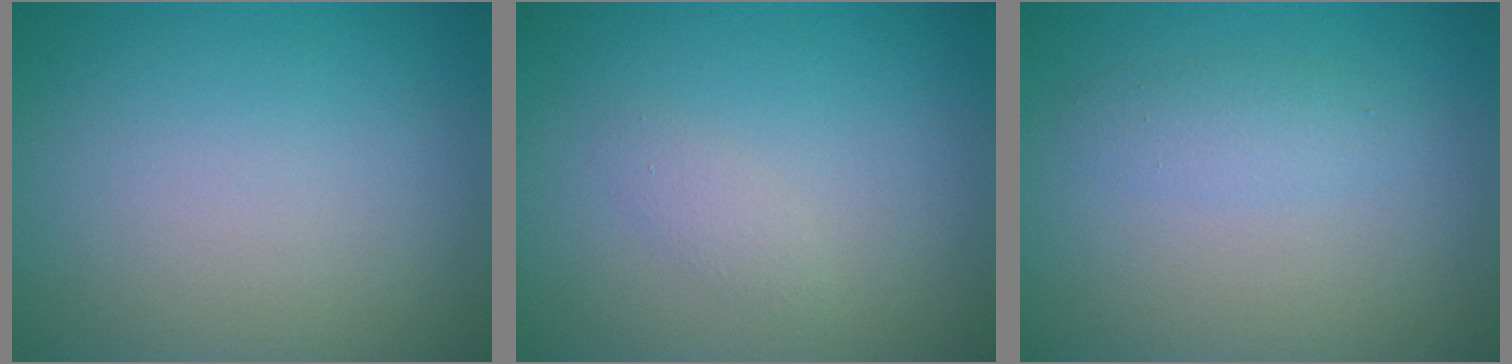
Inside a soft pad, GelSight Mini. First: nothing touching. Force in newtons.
{"total": 1.0, "press": 1.0, "slide": 0.1}
{"total": 1.6, "press": 1.6, "slide": 0.0}